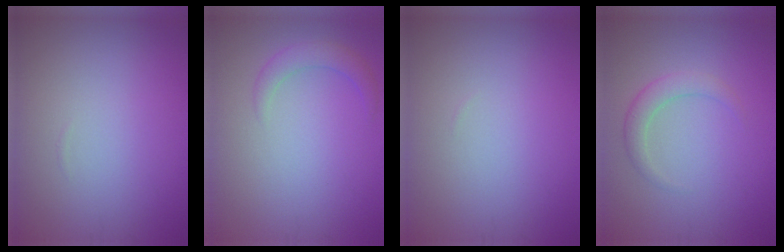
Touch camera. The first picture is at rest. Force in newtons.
{"total": 2.0, "press": 2.0, "slide": 0.2}
{"total": 0.0}
{"total": 2.1, "press": 2.1, "slide": 0.1}